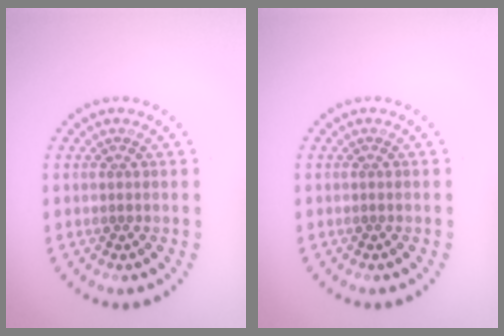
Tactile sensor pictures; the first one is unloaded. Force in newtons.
{"total": 0.0}